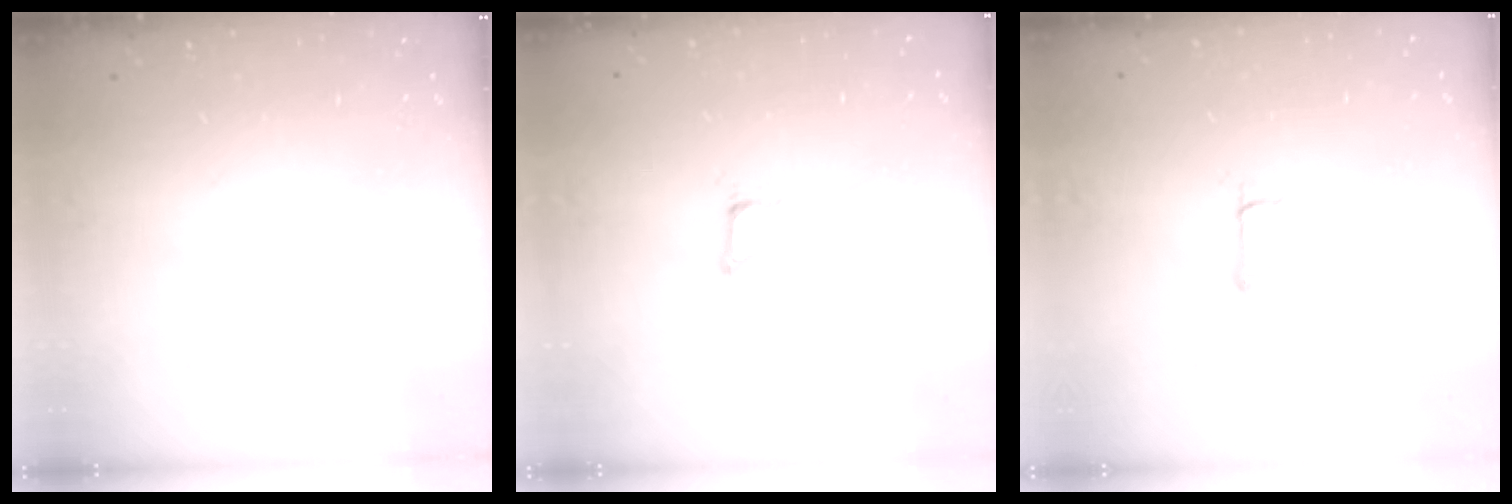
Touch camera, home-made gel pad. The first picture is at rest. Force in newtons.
{"total": 7.0, "press": 6.4, "slide": 2.8}
{"total": 2.9, "press": 2.9, "slide": 0.1}